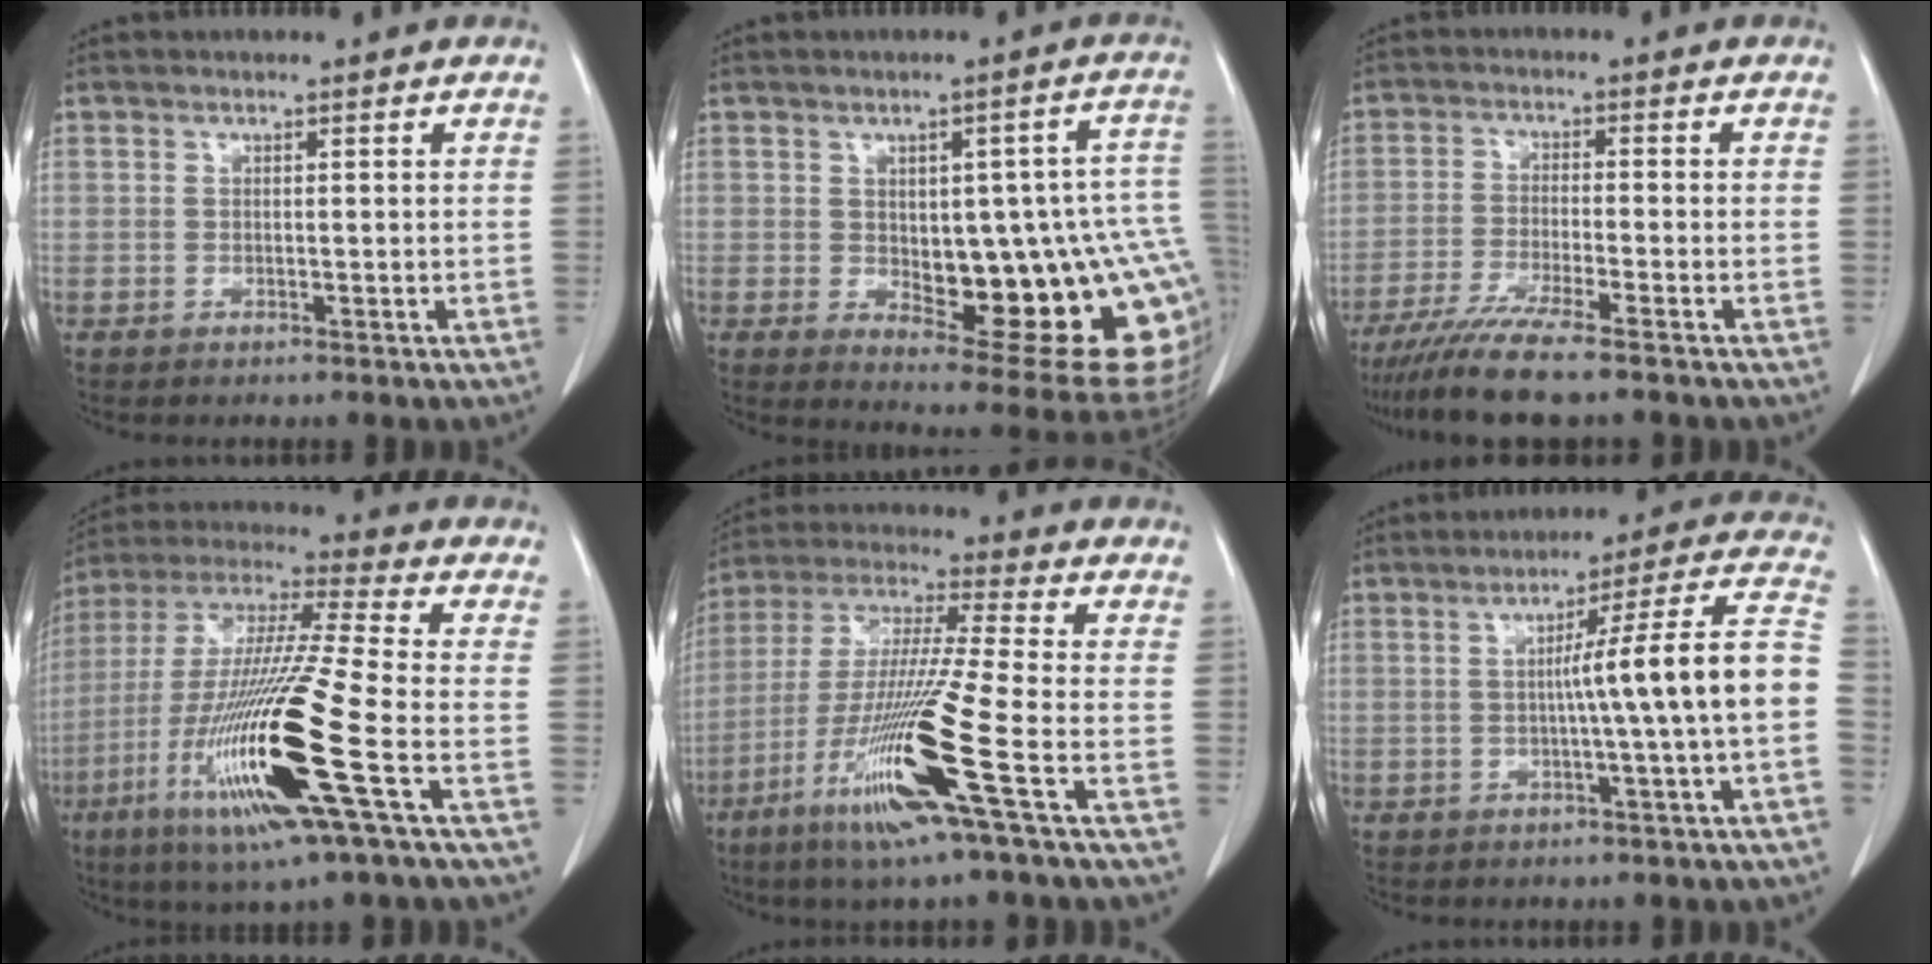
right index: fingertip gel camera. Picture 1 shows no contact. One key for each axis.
{"total": 21.9, "fx": -3.1, "fy": 7.0, "fz": 20.5, "tx": -0.183, "ty": 0.018, "tz": -0.010}
{"total": 8.7, "fx": -7.0, "fy": -0.6, "fz": 5.1, "tx": -0.082, "ty": -0.027, "tz": -0.120}
{"total": 21.5, "fx": -7.3, "fy": 0.0, "fz": 20.2, "tx": -0.425, "ty": -0.036, "tz": -0.146}
{"total": 16.7, "fx": -7.0, "fy": -1.4, "fz": 15.1, "tx": -0.313, "ty": -0.032, "tz": -0.137}
{"total": 11.5, "fx": -1.4, "fy": -1.8, "fz": 11.3, "tx": -0.152, "ty": 0.022, "tz": -0.022}